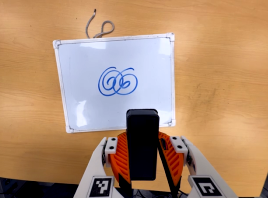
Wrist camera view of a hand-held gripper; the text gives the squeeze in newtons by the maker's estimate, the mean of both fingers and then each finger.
{"total": 5.1, "left": 4.4, "right": 5.9}